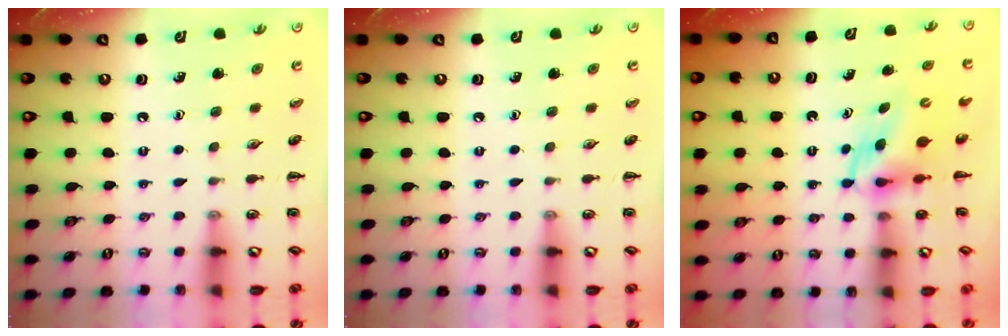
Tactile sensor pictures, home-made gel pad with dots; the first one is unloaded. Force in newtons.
{"total": 0.0}
{"total": 4.4, "press": 4.4, "slide": 0.6}